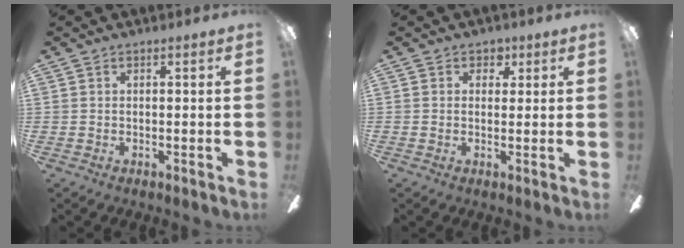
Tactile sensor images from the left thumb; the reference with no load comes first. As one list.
[{"total": 2.9, "force": [1.5, 2.4, 0.7], "torque": [0.005, -0.004, 0.022]}]